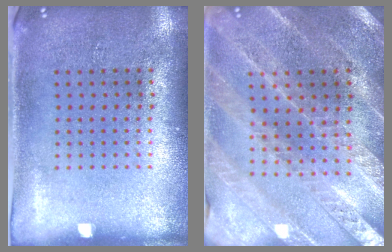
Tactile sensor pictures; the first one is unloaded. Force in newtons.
{"total": 2.4, "press": 2.4, "slide": 0.2}